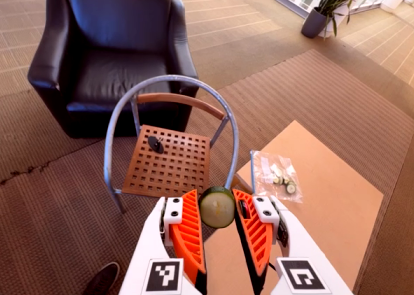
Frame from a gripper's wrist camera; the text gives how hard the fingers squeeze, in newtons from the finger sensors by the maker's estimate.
{"total": 7.0, "left": 6.9, "right": 7.0}